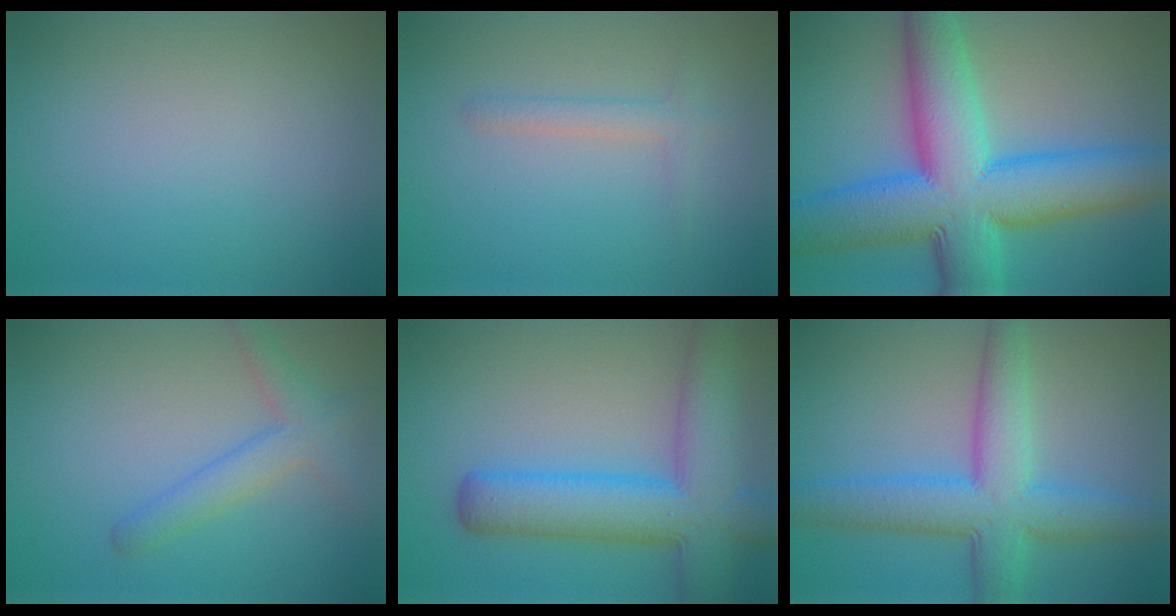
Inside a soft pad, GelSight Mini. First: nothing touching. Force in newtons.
{"total": 1.5, "press": 1.5, "slide": 0.0}
{"total": 13.8, "press": 13.8, "slide": 0.3}
{"total": 3.1, "press": 3.1, "slide": 0.2}
{"total": 8.9, "press": 8.9, "slide": 0.4}
{"total": 7.3, "press": 7.3, "slide": 0.1}